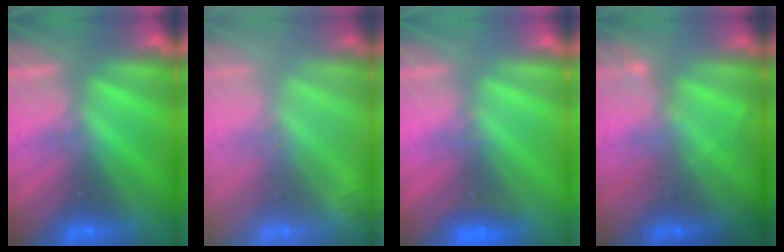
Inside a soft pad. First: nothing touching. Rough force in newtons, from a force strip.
{"total": 2.5}
{"total": 1.8}
{"total": 2.0}